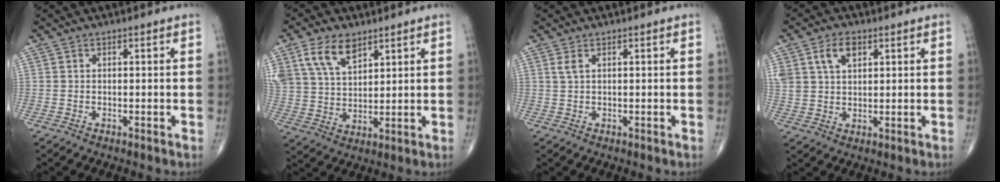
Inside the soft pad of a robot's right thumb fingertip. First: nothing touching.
{"total": 10.1, "force": [5.9, 5.7, 5.9], "torque": [-0.101, -0.019, 0.122]}
{"total": 1.3, "force": [0.6, 0.4, 1.0], "torque": [-0.027, 0.006, 0.016]}
{"total": 6.7, "force": [3.0, 4.2, 4.3], "torque": [-0.072, -0.005, 0.060]}